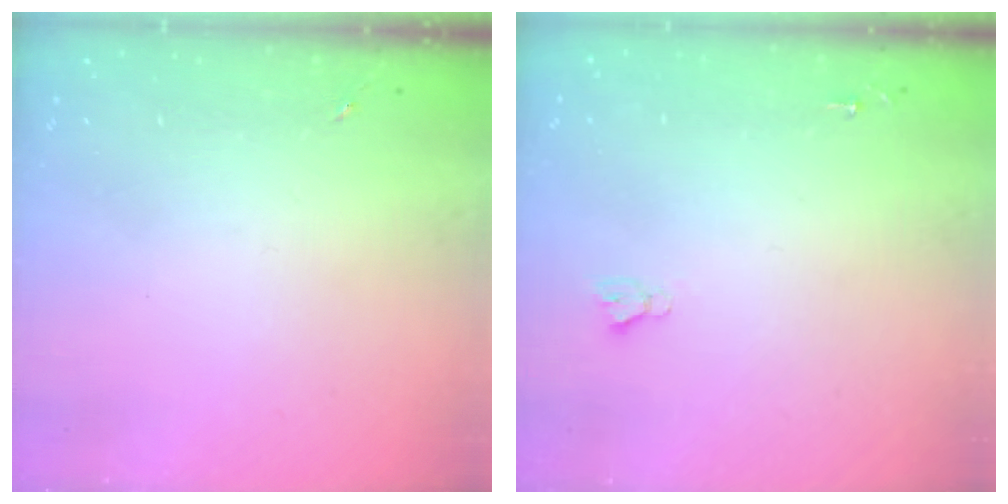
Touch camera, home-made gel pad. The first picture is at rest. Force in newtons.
{"total": 2.7, "press": 2.7, "slide": 0.0}